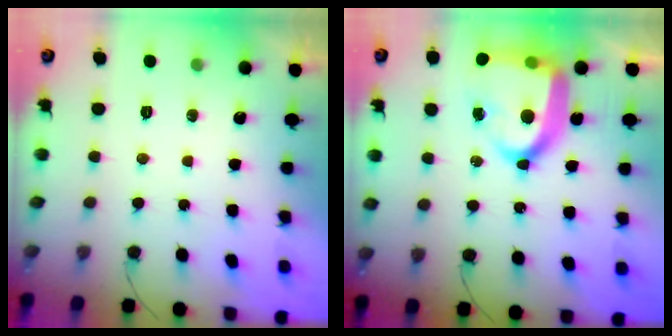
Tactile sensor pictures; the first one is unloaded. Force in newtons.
{"total": 21.3, "press": 21.2, "slide": 2.1}